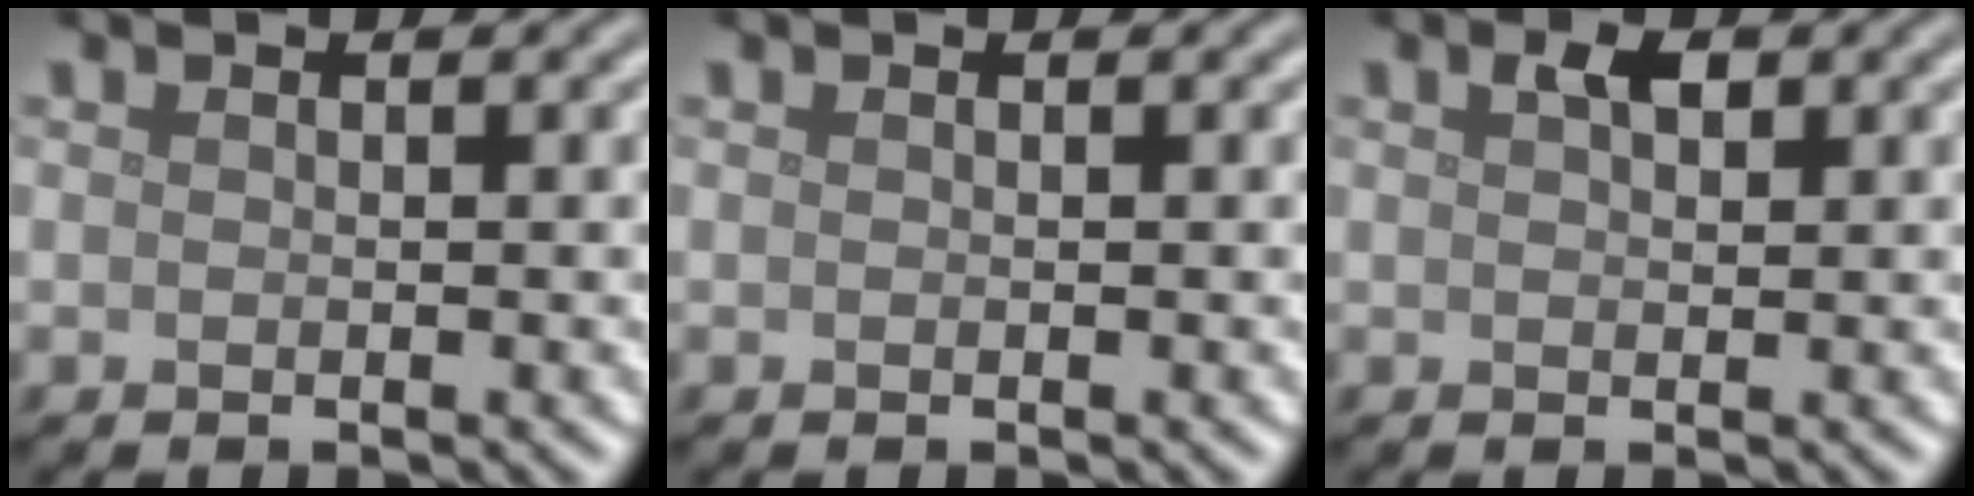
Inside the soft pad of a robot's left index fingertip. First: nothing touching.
{"total": 0.0}
{"total": 1.7, "force": [0.9, 0.8, 1.2], "torque": [-0.021, 0.002, 0.017]}